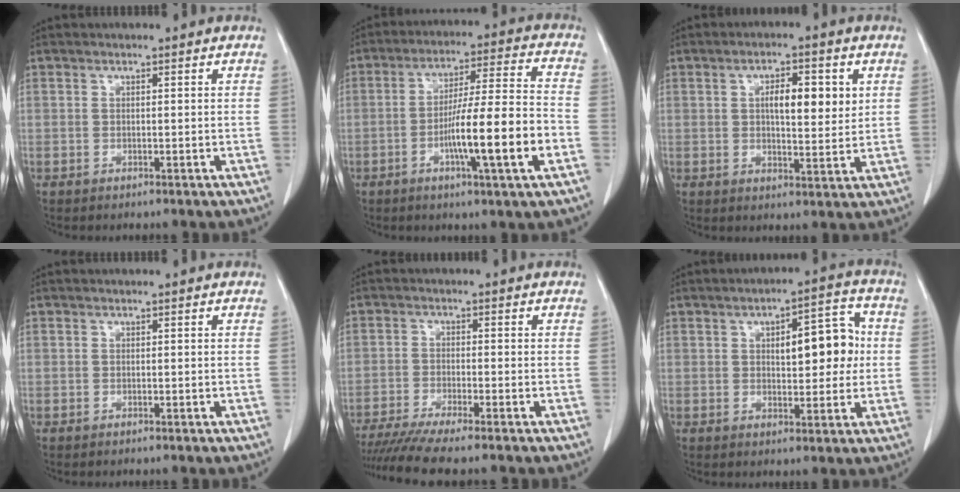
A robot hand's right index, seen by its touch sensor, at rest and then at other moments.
{"total": 14.1, "force": [-4.3, 0.0, 13.4], "torque": [-0.225, 0.000, -0.073]}
{"total": 7.0, "force": [1.9, 2.2, 6.3], "torque": [-0.099, 0.002, 0.030]}
{"total": 0.0}
{"total": 8.4, "force": [-7.2, -0.8, 4.2], "torque": [-0.060, -0.020, -0.117]}
{"total": 9.1, "force": [1.3, 3.5, 8.3], "torque": [-0.110, 0.024, 0.022]}